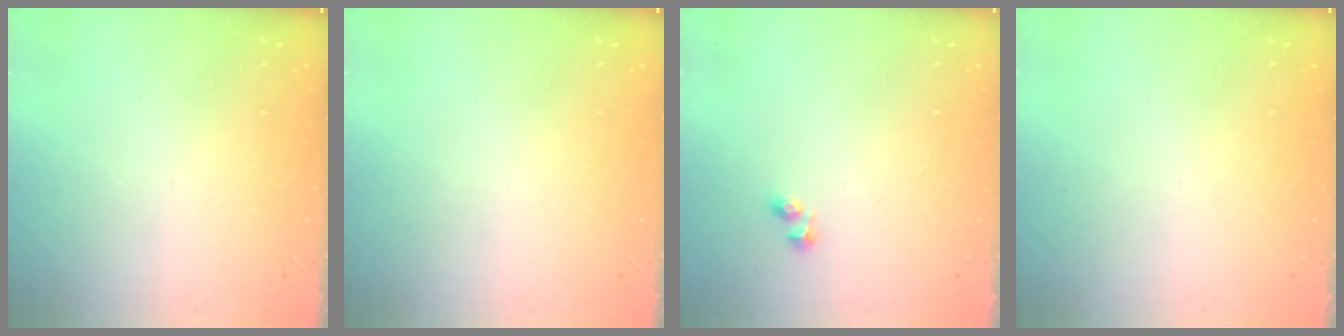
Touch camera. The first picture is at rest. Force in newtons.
{"total": 0.0}
{"total": 3.0, "press": 2.7, "slide": 1.3}
{"total": 0.0}